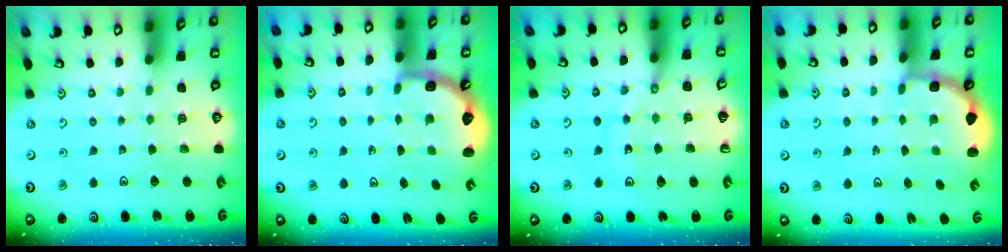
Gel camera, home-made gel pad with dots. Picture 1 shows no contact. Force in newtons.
{"total": 2.5, "press": 2.1, "slide": 1.4}
{"total": 11.0, "press": 10.9, "slide": 1.4}
{"total": 2.7, "press": 2.4, "slide": 1.4}